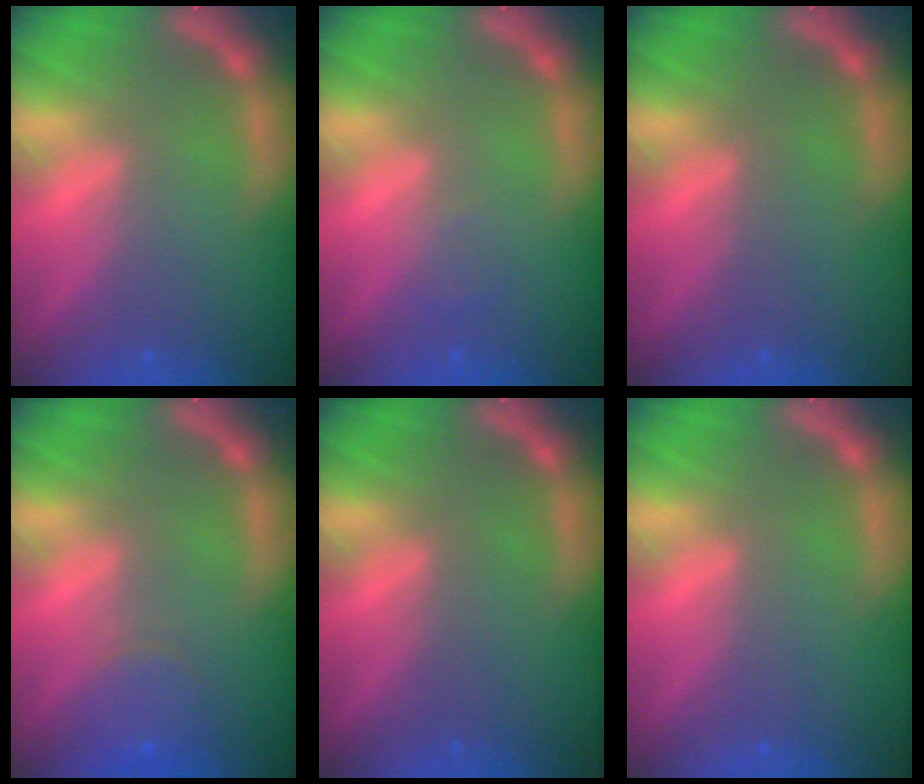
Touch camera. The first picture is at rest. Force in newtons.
{"total": 0.9}
{"total": 0.0}
{"total": 3.0}
{"total": 0.0}
{"total": 0.0}